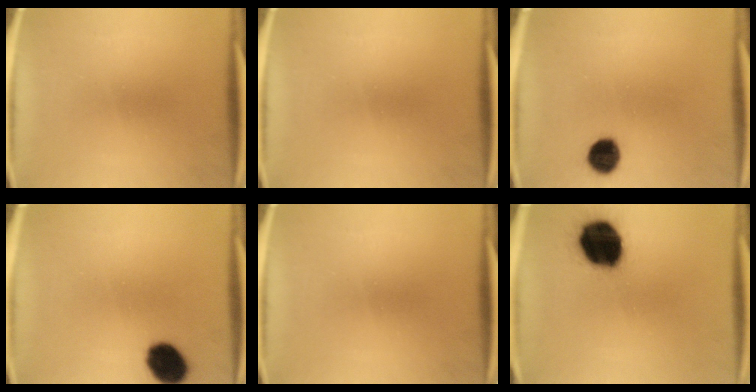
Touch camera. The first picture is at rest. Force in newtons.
{"total": 0.0}
{"total": 6.4}
{"total": 10.1}
{"total": 0.0}
{"total": 19.6}